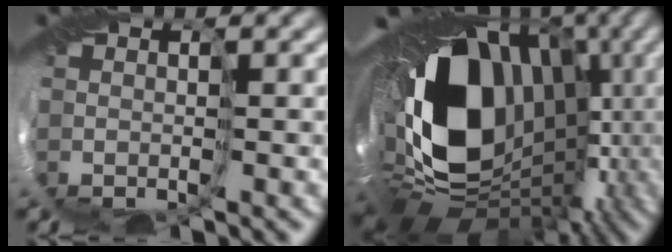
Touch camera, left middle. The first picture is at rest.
{"total": 20.3, "force": [0.4, 14.4, 14.3], "torque": [-0.263, -0.033, 0.021]}